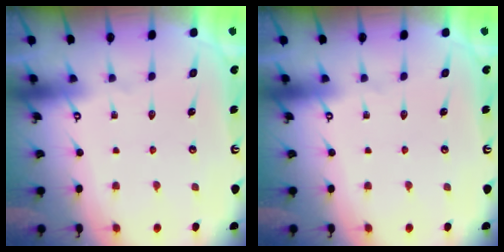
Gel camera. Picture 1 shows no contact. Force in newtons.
{"total": 0.0}